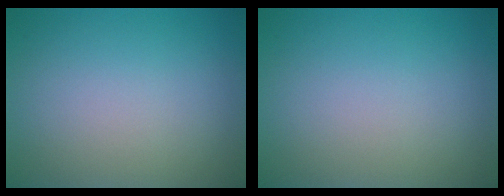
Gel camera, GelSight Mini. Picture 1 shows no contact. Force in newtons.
{"total": 0.0}